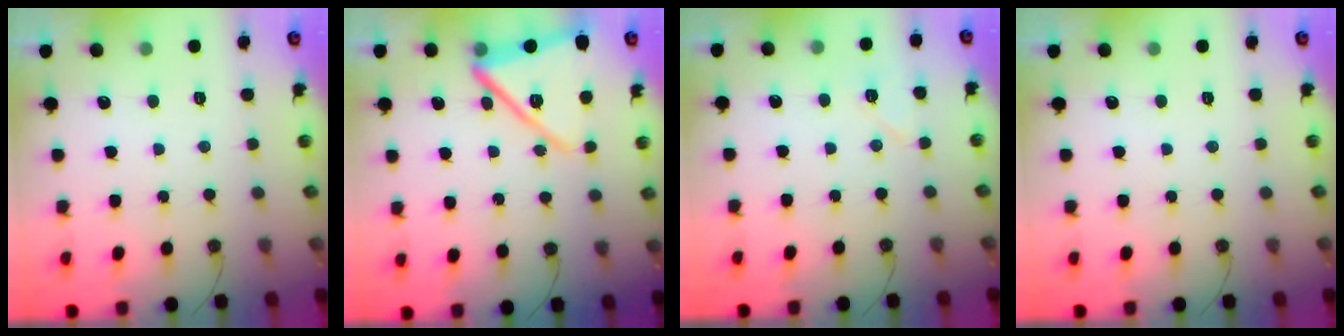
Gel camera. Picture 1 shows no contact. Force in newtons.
{"total": 16.1, "press": 15.3, "slide": 5.1}
{"total": 6.0, "press": 5.9, "slide": 1.4}
{"total": 0.0}